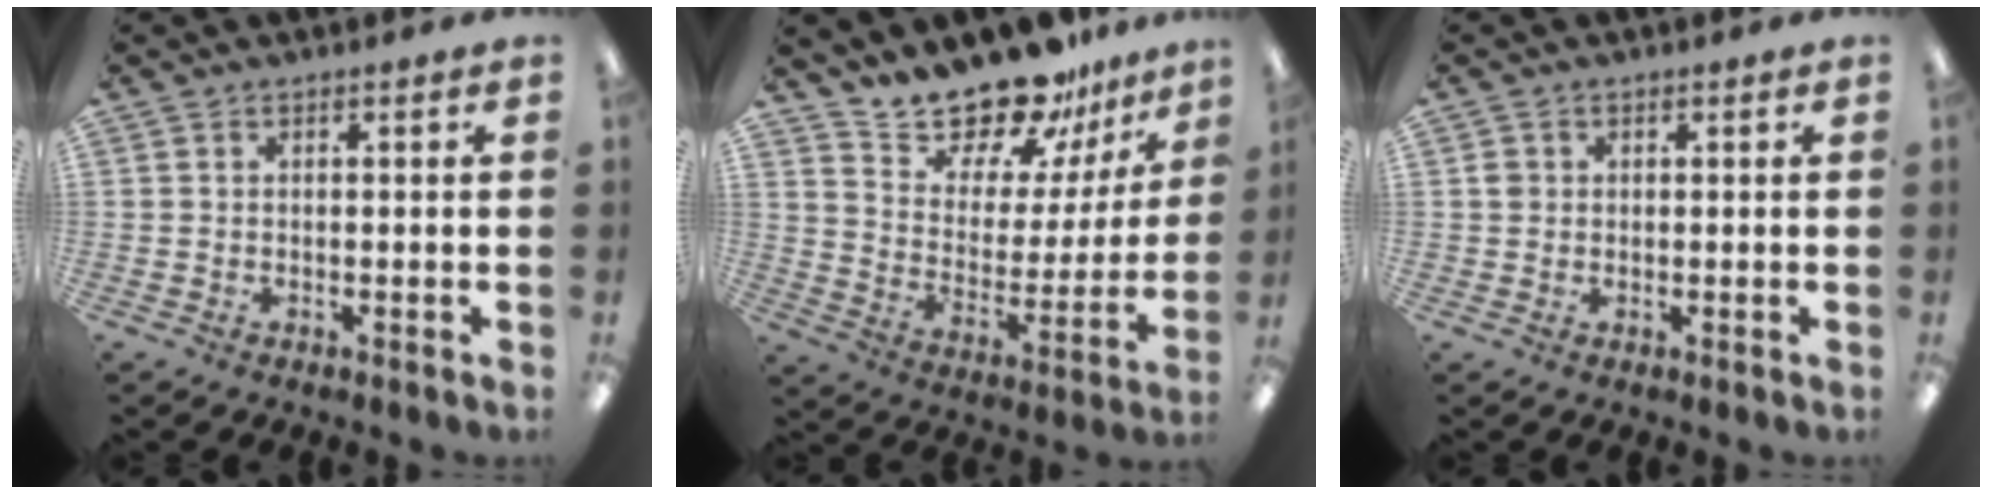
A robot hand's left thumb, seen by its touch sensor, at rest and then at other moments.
{"total": 17.5, "force": [16.2, 5.6, 3.6], "torque": [-0.071, -0.146, 0.293]}
{"total": 1.5, "force": [0.1, 1.5, 0.5], "torque": [-0.010, 0.004, 0.000]}